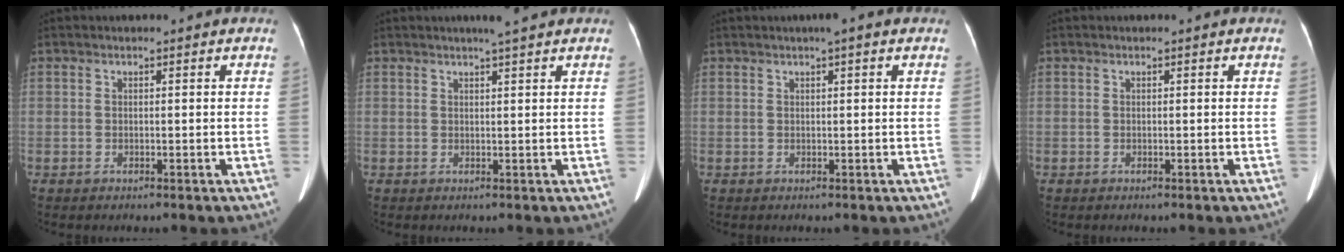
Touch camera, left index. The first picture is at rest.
{"total": 2.8, "force": [2.3, -0.3, 1.6], "torque": [-0.024, 0.007, 0.033]}
{"total": 1.7, "force": [0.9, 0.0, 1.4], "torque": [-0.024, 0.010, 0.013]}
{"total": 0.0}